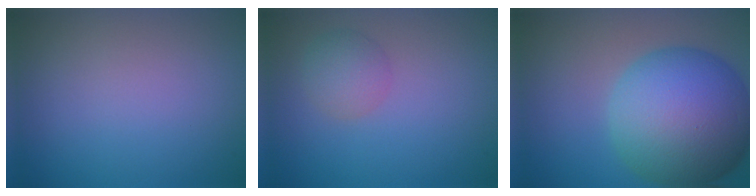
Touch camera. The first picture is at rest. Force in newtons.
{"total": 2.3, "press": 2.3, "slide": 0.1}
{"total": 14.0, "press": 14.0, "slide": 0.3}